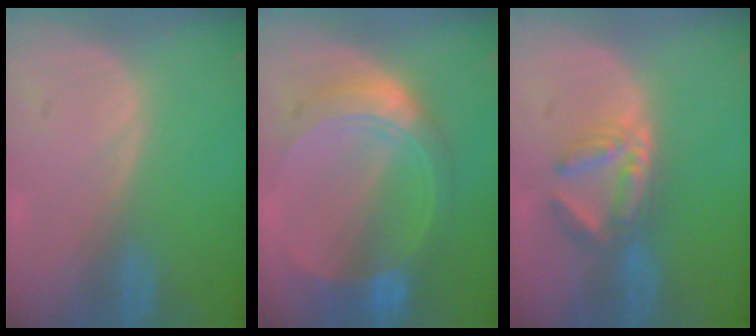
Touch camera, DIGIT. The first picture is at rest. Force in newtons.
{"total": 8.4, "press": 8.3, "slide": 0.7}
{"total": 5.9, "press": 5.3, "slide": 2.5}